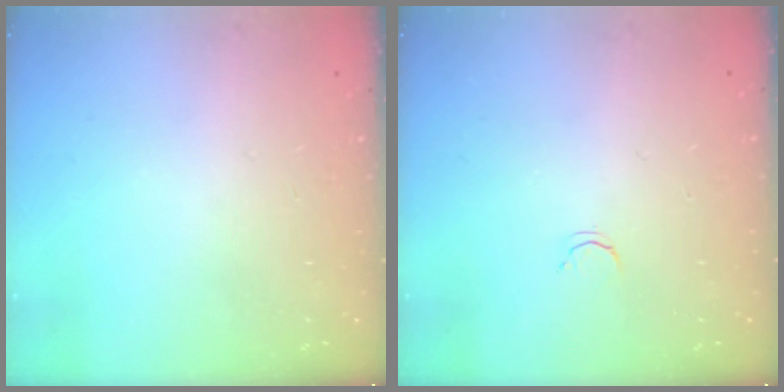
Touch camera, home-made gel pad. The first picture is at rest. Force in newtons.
{"total": 2.1, "press": 2.1, "slide": 0.4}